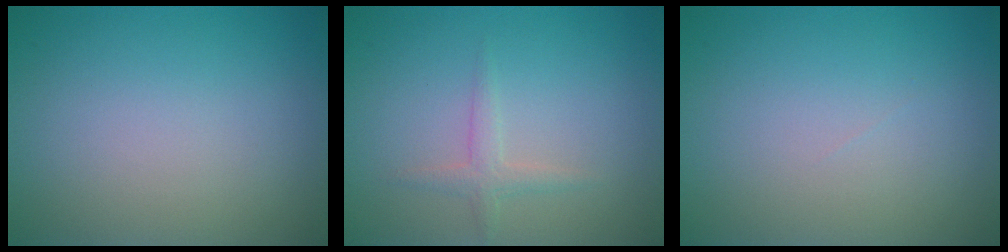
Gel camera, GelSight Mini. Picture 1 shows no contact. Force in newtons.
{"total": 1.5, "press": 1.5, "slide": 0.1}
{"total": 0.0}